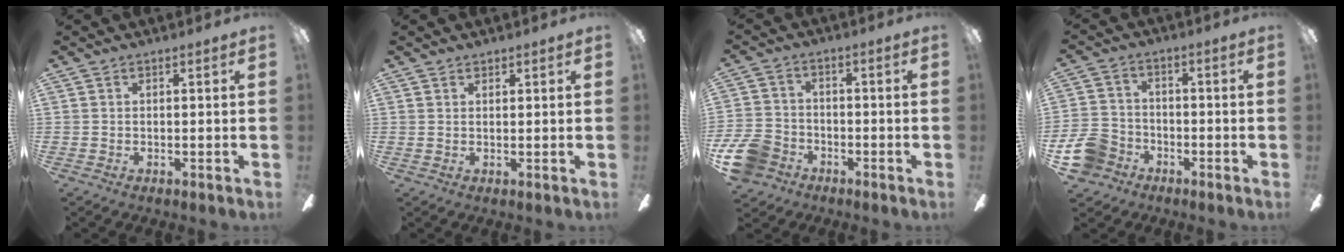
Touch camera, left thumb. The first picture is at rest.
{"total": 1.1, "force": [1.0, 0.3, -0.1], "torque": [0.002, -0.001, 0.020]}
{"total": 9.8, "force": [-5.3, 7.2, 4.0], "torque": [-0.095, 0.041, -0.097]}
{"total": 10.3, "force": [-5.1, 8.0, 4.1], "torque": [-0.108, 0.038, -0.093]}